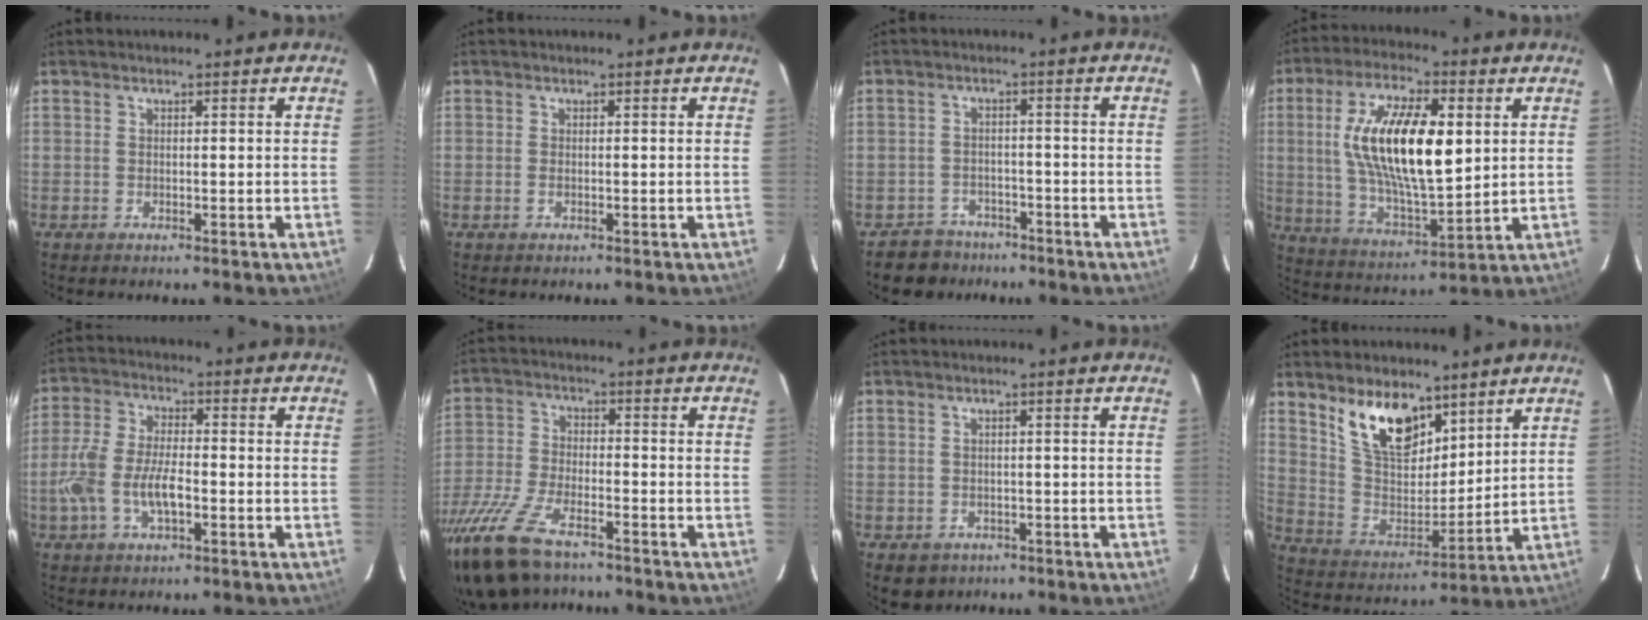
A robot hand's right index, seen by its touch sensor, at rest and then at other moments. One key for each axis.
{"total": 0.7, "fx": -0.2, "fy": 0.3, "fz": 0.5, "tx": -0.013, "ty": -0.001, "tz": -0.004}
{"total": 5.7, "fx": -4.2, "fy": 3.8, "fz": -0.2, "tx": -0.010, "ty": 0.026, "tz": -0.067}
{"total": 18.9, "fx": 3.7, "fy": 7.2, "fz": 17.1, "tx": -0.319, "ty": 0.007, "tz": 0.075}
{"total": 9.8, "fx": -3.0, "fy": 4.3, "fz": 8.4, "tx": -0.181, "ty": 0.002, "tz": -0.055}
{"total": 17.6, "fx": -12.9, "fy": 6.6, "fz": 10.0, "tx": -0.233, "ty": -0.041, "tz": -0.245}
{"total": 4.1, "fx": -1.6, "fy": 3.6, "fz": 1.2, "tx": -0.024, "ty": 0.002, "tz": -0.013}
{"total": 14.0, "fx": 9.1, "fy": 7.0, "fz": 8.1, "tx": -0.154, "ty": -0.001, "tz": 0.181}